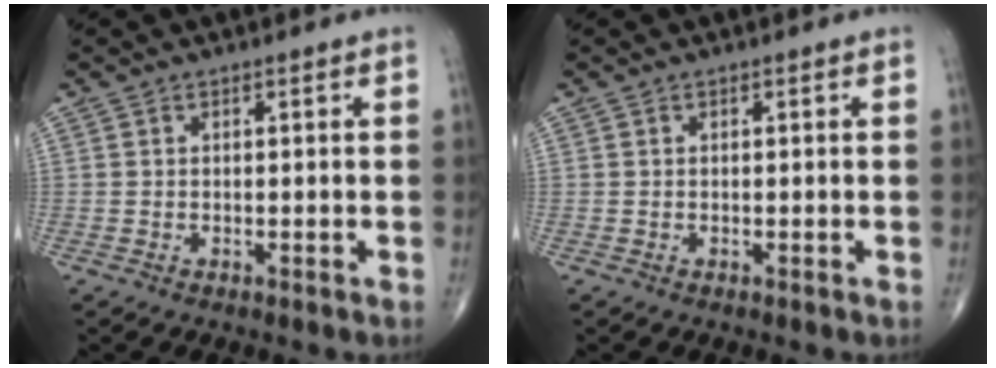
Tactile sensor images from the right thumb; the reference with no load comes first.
{"total": 0.0}